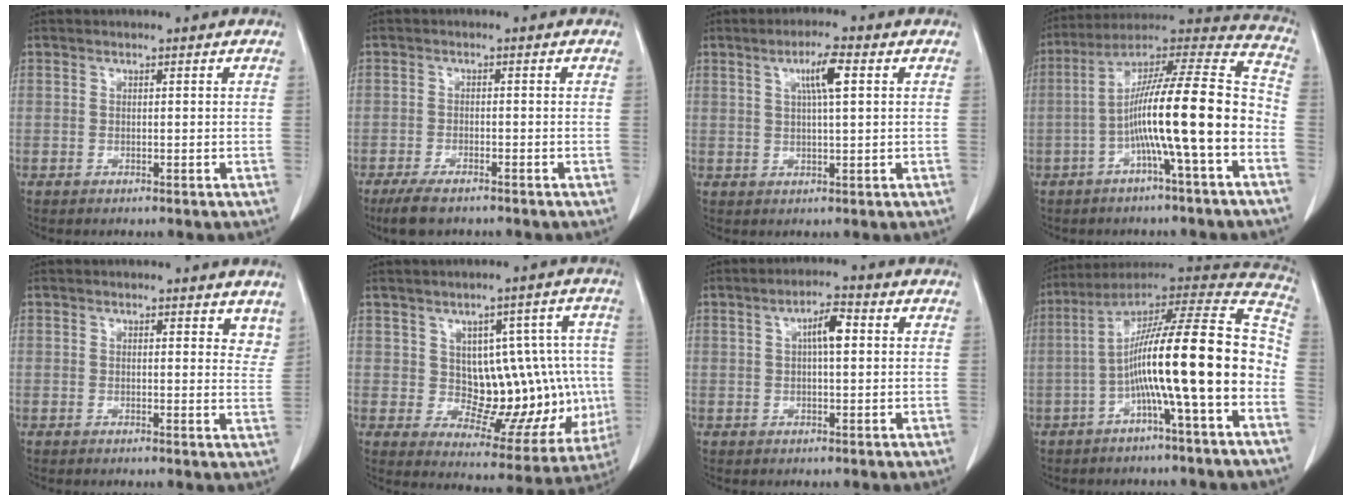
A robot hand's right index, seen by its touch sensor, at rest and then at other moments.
{"total": 4.9, "force": [-3.8, 1.3, 2.8], "torque": [-0.054, -0.009, -0.063]}
{"total": 4.9, "force": [1.7, 0.3, 4.6], "torque": [-0.082, 0.004, 0.029]}
{"total": 17.4, "force": [-4.6, 0.5, 16.7], "torque": [-0.276, 0.025, -0.080]}
{"total": 4.4, "force": [3.7, 1.8, 1.6], "torque": [0.001, -0.015, 0.031]}
{"total": 13.9, "force": [0.6, 7.8, 11.5], "torque": [-0.122, 0.026, 0.031]}
{"total": 4.6, "force": [0.9, 1.1, 4.4], "torque": [-0.076, 0.013, 0.012]}
{"total": 19.8, "force": [-4.1, 0.6, 19.4], "torque": [-0.305, 0.031, -0.071]}